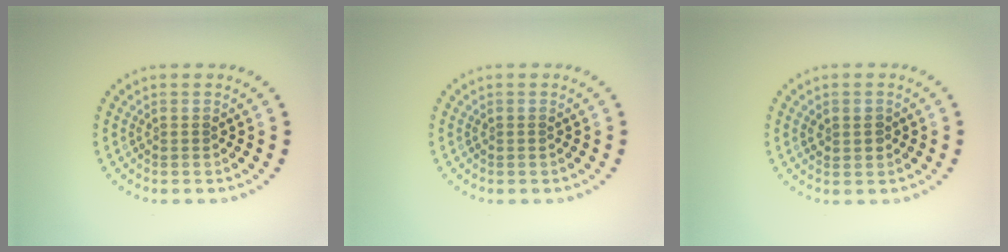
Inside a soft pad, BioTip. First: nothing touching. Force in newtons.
{"total": 0.0}
{"total": 1.5, "press": 1.4, "slide": 0.4}